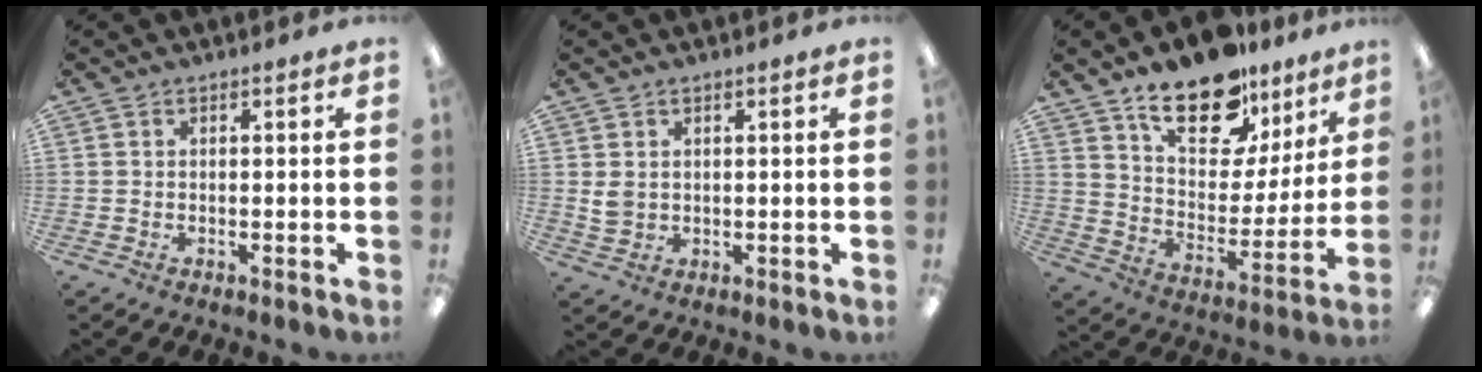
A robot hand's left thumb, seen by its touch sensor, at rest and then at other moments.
{"total": 3.0, "force": [1.2, 2.2, 1.6], "torque": [-0.024, 0.000, 0.021]}
{"total": 18.3, "force": [13.5, 8.7, 8.8], "torque": [-0.138, -0.086, 0.239]}